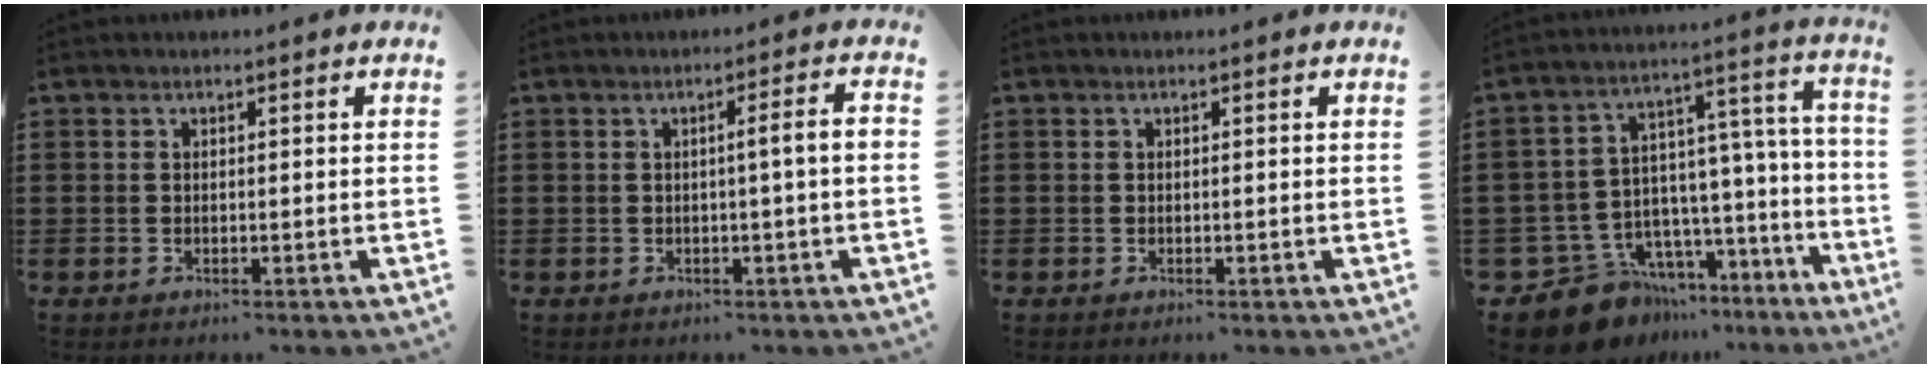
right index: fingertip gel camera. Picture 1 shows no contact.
{"total": 3.2, "force": [-0.3, -0.3, 3.1], "torque": [-0.054, -0.004, -0.010]}
{"total": 0.0}
{"total": 10.6, "force": [-9.0, 5.1, 2.5], "torque": [-0.060, 0.014, -0.165]}